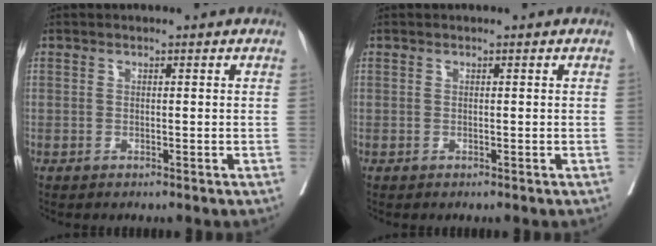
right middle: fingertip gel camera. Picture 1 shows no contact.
{"total": 0.0}